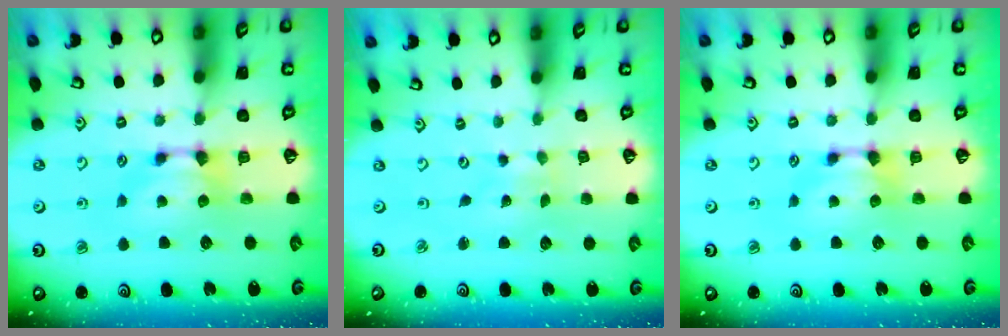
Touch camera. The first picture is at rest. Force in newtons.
{"total": 6.0, "press": 6.0, "slide": 0.4}
{"total": 0.0}